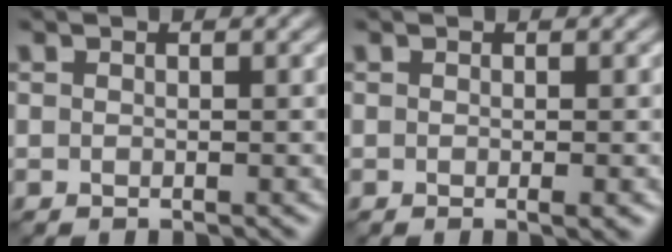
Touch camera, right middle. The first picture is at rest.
{"total": 1.1, "force": [-0.2, 0.2, 1.0], "torque": [-0.013, -0.004, -0.004]}